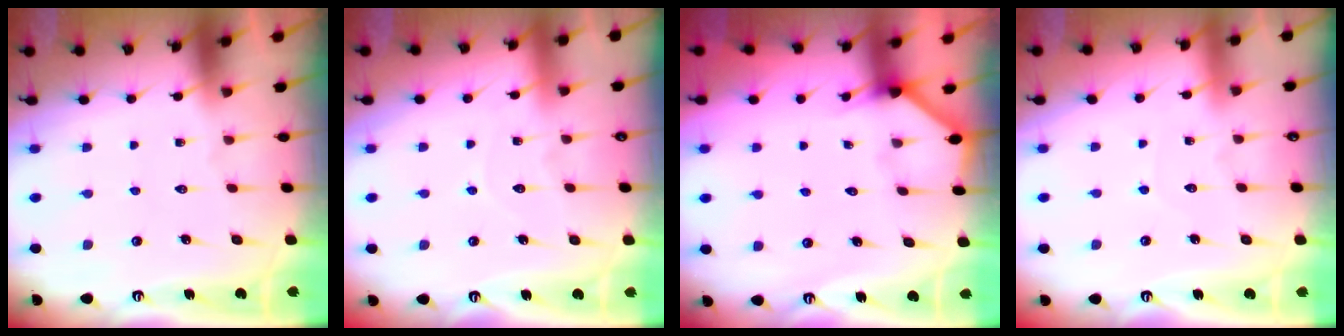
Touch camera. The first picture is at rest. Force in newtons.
{"total": 5.6, "press": 5.6, "slide": 0.1}
{"total": 2.2, "press": 2.2, "slide": 0.4}
{"total": 2.5, "press": 2.5, "slide": 0.3}